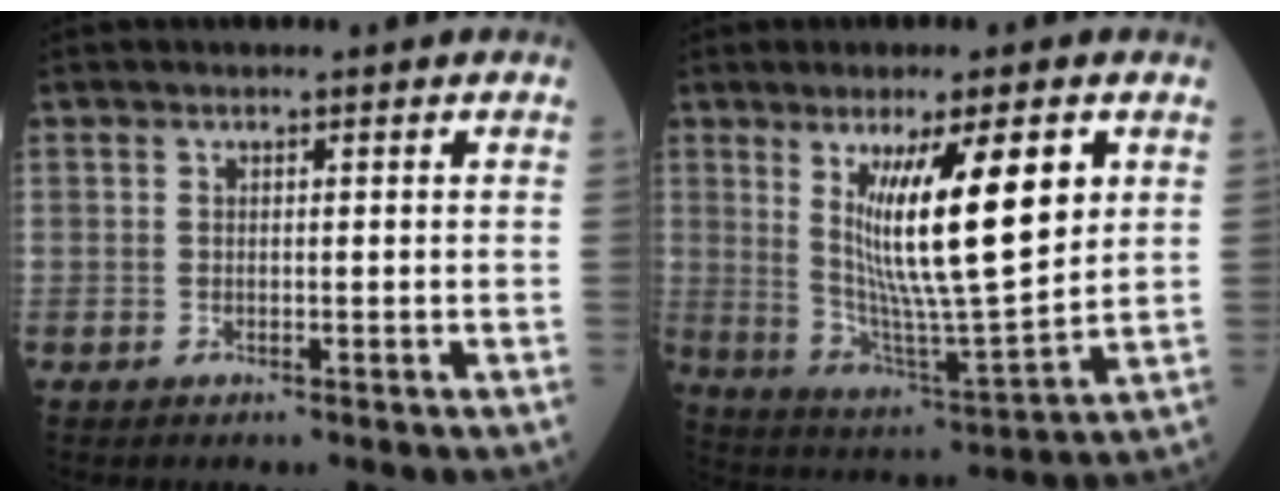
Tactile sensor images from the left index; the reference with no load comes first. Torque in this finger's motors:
{"motor_torque": [1.79, -0.35, 1.05, 0.21]}